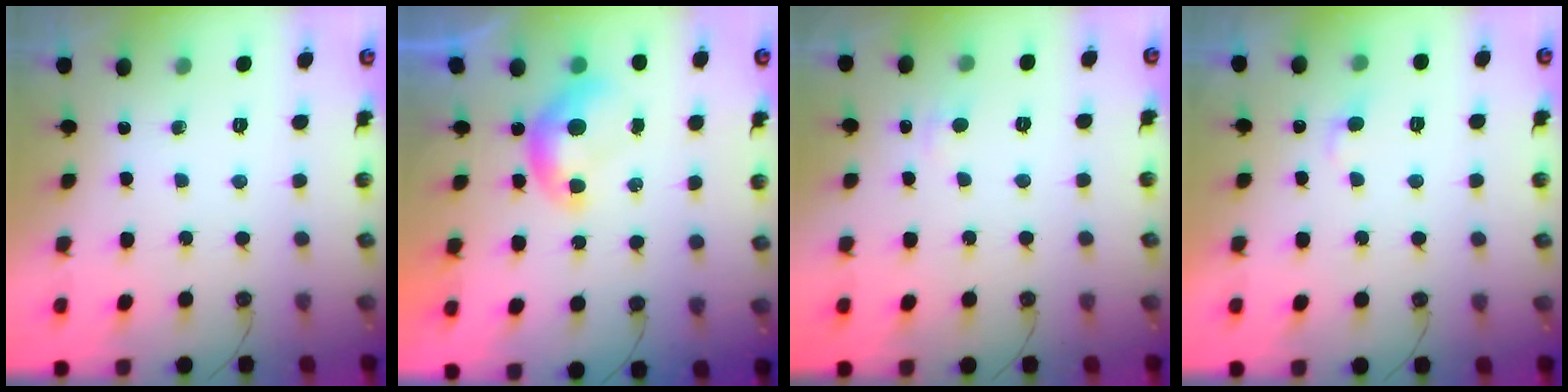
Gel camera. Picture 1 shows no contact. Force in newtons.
{"total": 0.0}
{"total": 1.9, "press": 1.9, "slide": 0.5}
{"total": 2.5, "press": 2.4, "slide": 0.5}